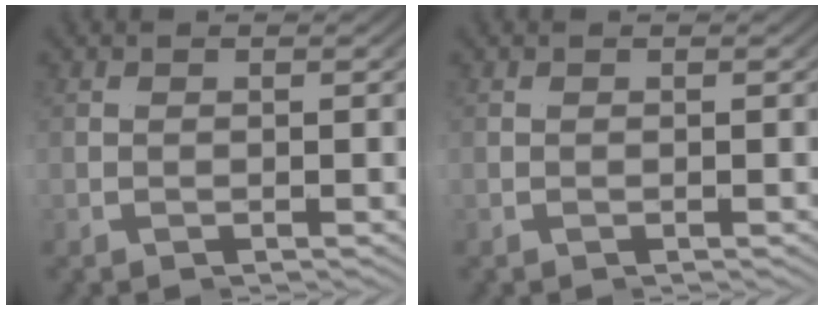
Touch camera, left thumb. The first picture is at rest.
{"total": 0.0}